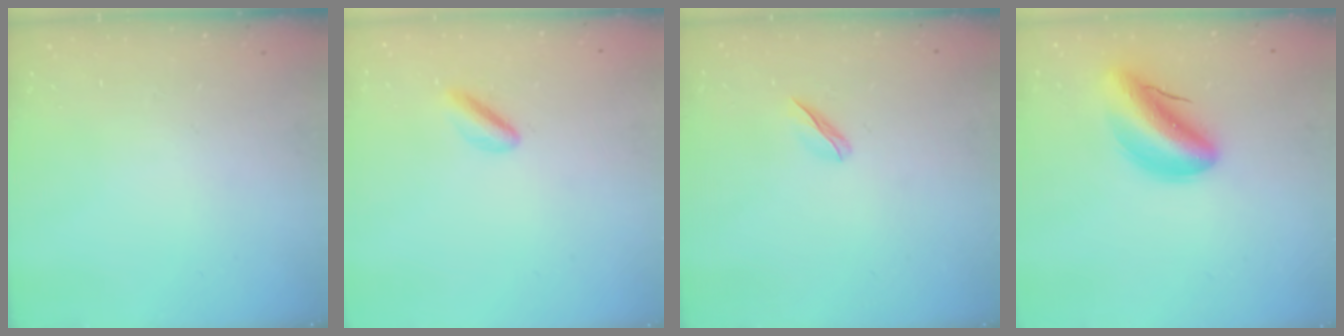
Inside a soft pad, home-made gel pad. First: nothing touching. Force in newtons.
{"total": 2.7, "press": 2.7, "slide": 0.6}
{"total": 3.2, "press": 3.1, "slide": 1.0}
{"total": 9.4, "press": 8.9, "slide": 3.0}